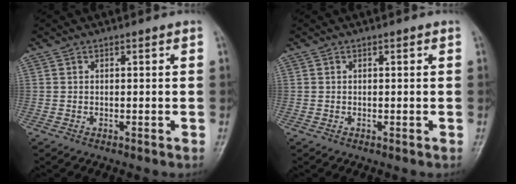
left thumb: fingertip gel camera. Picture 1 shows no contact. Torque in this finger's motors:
{"motor_torque": [0.00, 0.00, 0.00, -0.07, 0.01]}